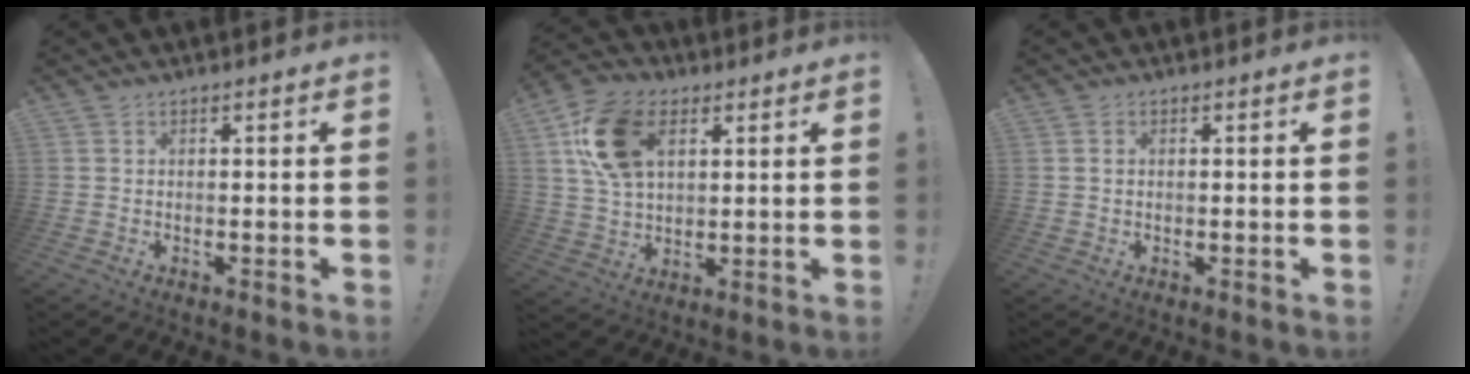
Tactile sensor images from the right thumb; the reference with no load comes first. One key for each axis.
{"total": 16.8, "fx": 5.9, "fy": 10.9, "fz": 11.4, "tx": -0.189, "ty": -0.003, "tz": 0.114}
{"total": 0.9, "fx": 0.2, "fy": 0.7, "fz": 0.5, "tx": -0.012, "ty": 0.005, "tz": 0.004}